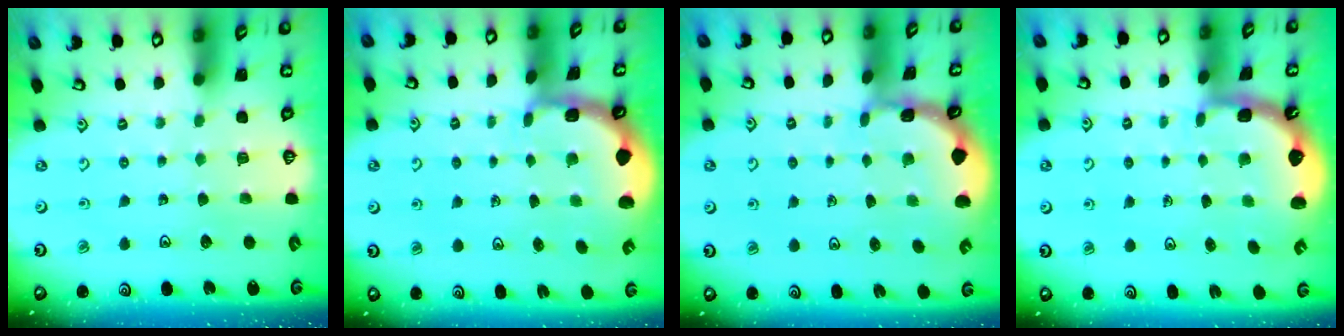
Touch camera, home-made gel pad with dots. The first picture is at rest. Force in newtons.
{"total": 1.6, "press": 1.4, "slide": 0.7}
{"total": 1.2, "press": 1.2, "slide": 0.1}
{"total": 2.5, "press": 1.9, "slide": 1.6}